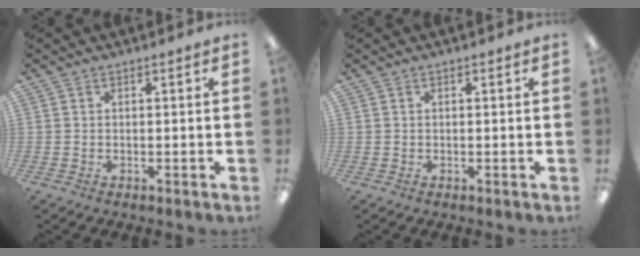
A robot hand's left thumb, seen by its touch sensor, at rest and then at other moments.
{"total": 0.0}